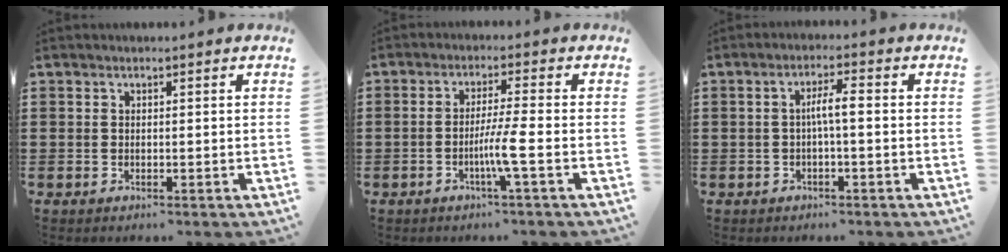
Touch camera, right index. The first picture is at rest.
{"total": 5.0, "force": [-1.7, -0.7, 4.7], "torque": [-0.088, -0.014, -0.036]}
{"total": 3.3, "force": [-0.3, 0.3, 3.3], "torque": [-0.060, 0.003, -0.010]}